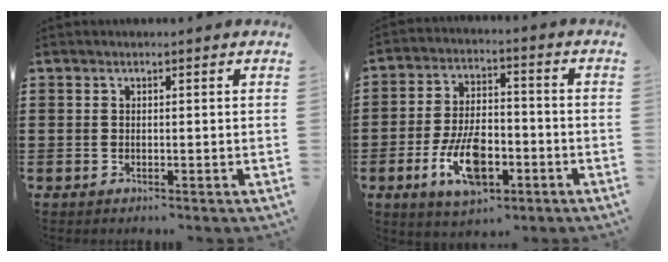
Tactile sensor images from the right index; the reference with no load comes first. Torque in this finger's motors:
{"motor_torque": [2.14, 0.00, 1.05, 0.21]}